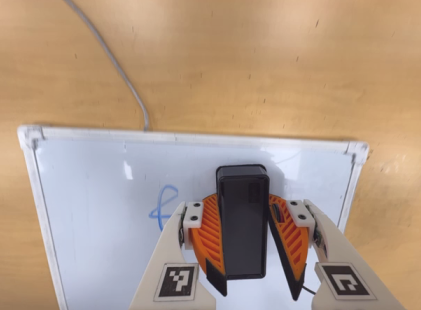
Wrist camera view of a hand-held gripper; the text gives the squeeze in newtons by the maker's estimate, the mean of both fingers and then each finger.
{"total": 10.2, "left": 11.1, "right": 9.3}